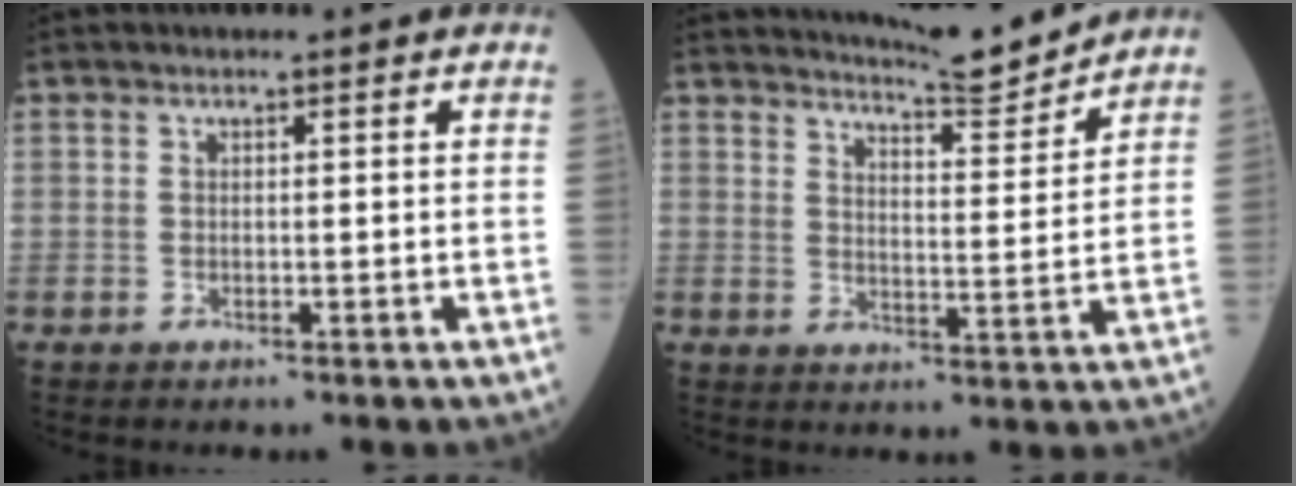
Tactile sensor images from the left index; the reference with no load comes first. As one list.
[{"total": 8.5, "force": [8.4, -0.6, 1.4], "torque": [-0.032, -0.019, 0.125]}]